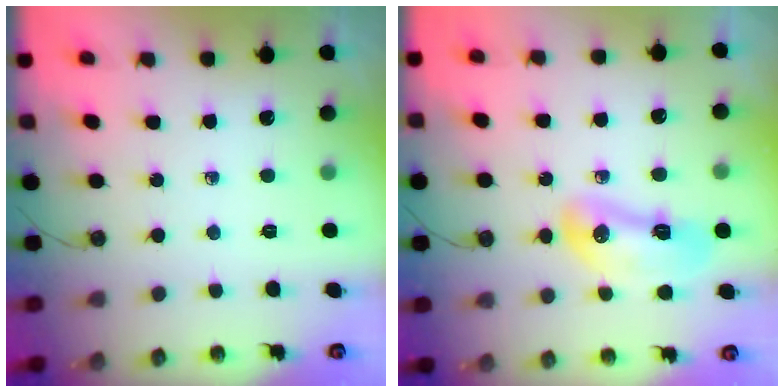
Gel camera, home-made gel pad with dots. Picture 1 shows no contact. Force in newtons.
{"total": 11.5, "press": 10.8, "slide": 3.8}